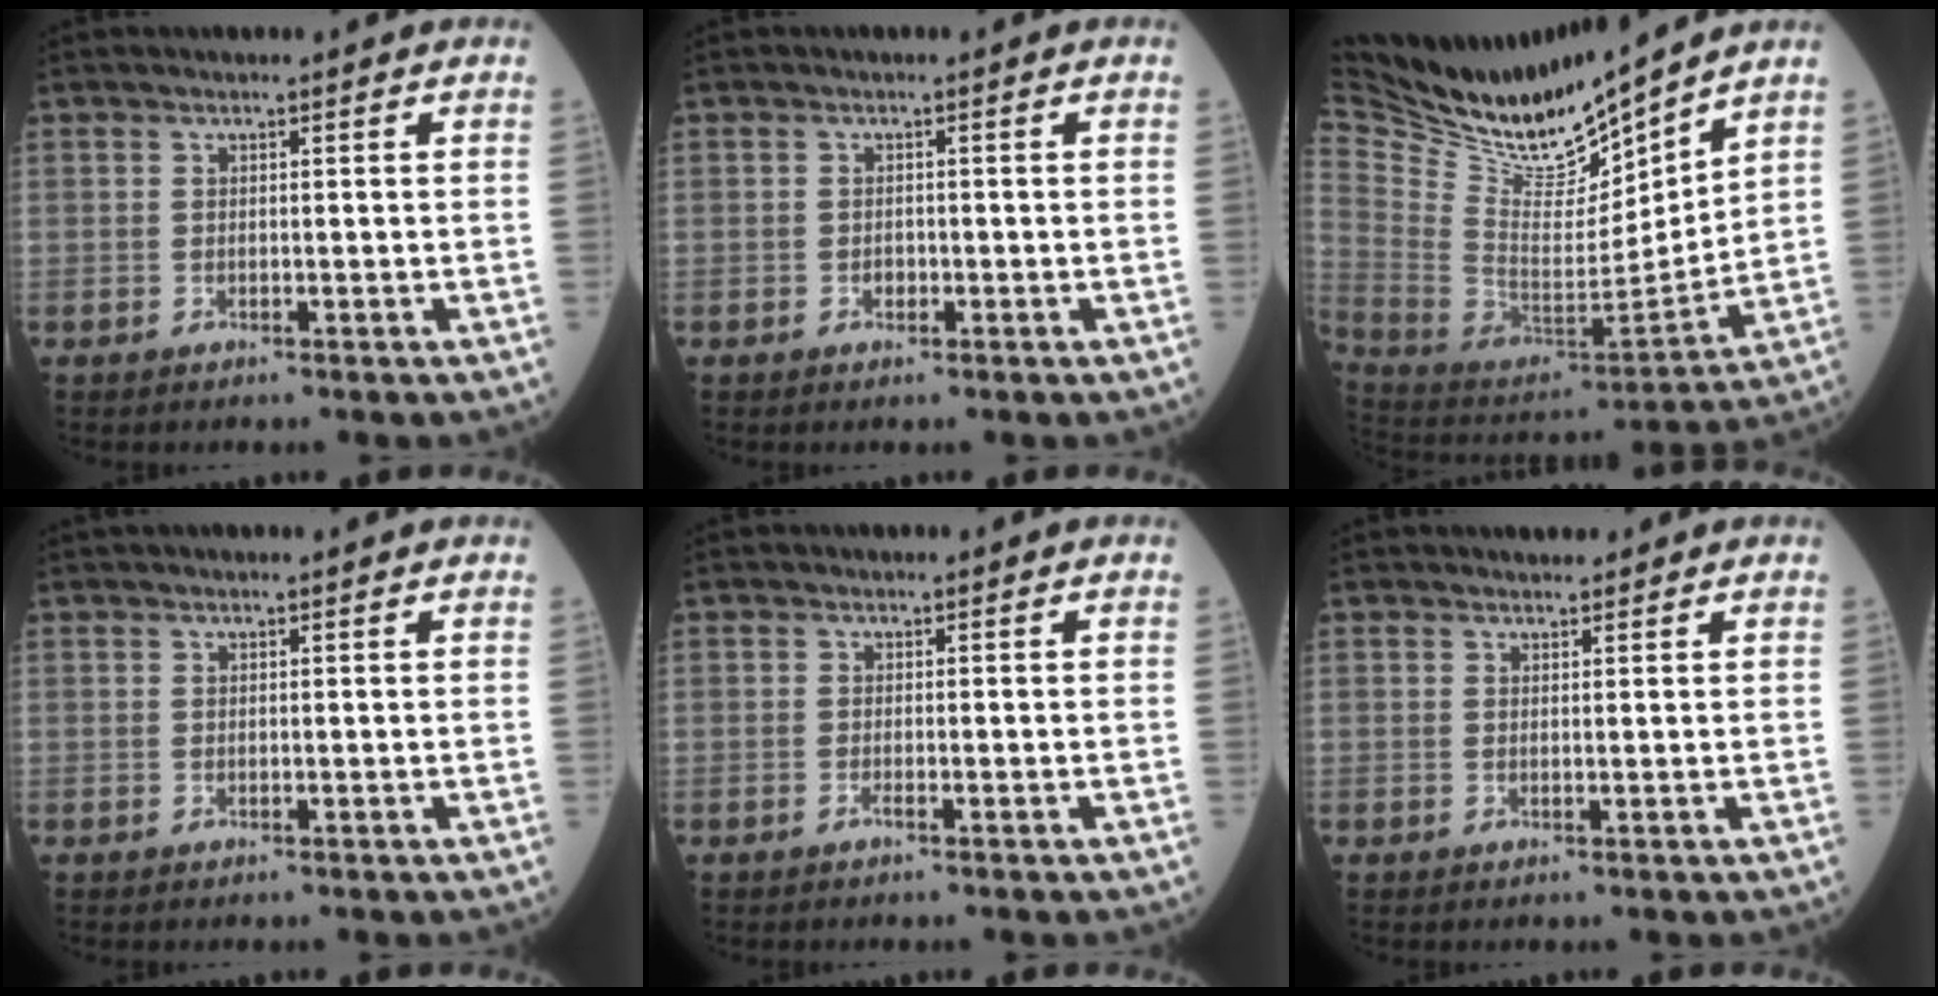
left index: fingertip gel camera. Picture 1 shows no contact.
{"total": 0.9, "force": [-0.4, 0.7, 0.5], "torque": [-0.008, 0.003, -0.006]}
{"total": 18.8, "force": [16.9, 3.7, 7.3], "torque": [-0.160, -0.024, 0.323]}
{"total": 1.7, "force": [1.5, 0.1, 0.8], "torque": [-0.007, 0.022, 0.023]}
{"total": 0.0}
{"total": 1.6, "force": [1.4, 0.5, 0.4], "torque": [-0.011, 0.006, 0.023]}